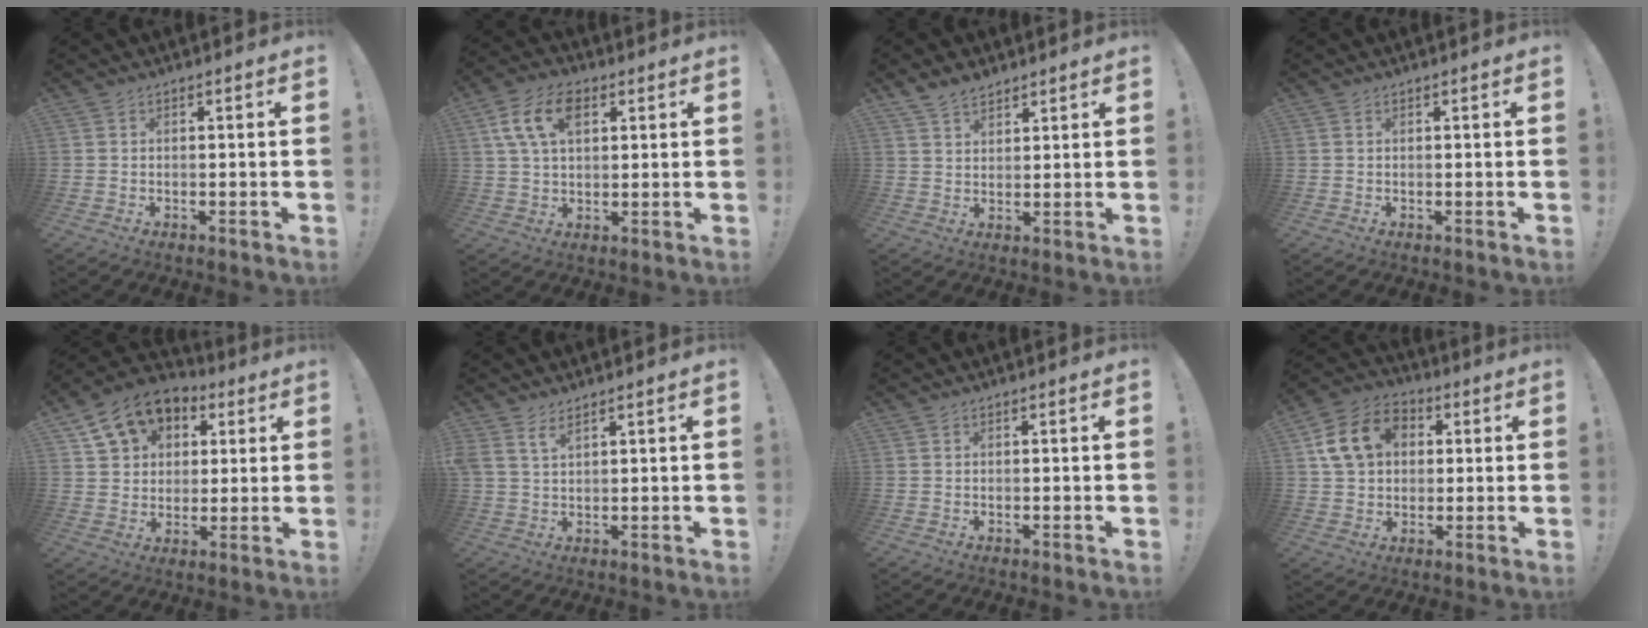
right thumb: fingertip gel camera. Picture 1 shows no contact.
{"total": 11.7, "force": [4.4, 7.1, 8.1], "torque": [-0.144, 0.004, 0.082]}
{"total": 5.1, "force": [4.2, 2.4, 1.6], "torque": [-0.035, -0.022, 0.080]}
{"total": 0.0}
{"total": 12.4, "force": [6.6, 9.3, 4.8], "torque": [-0.068, -0.039, 0.128]}
{"total": 3.2, "force": [2.4, 0.8, 2.0], "torque": [-0.050, -0.007, 0.046]}
{"total": 0.0}
{"total": 14.8, "force": [4.2, 11.6, 8.1], "torque": [-0.133, 0.008, 0.086]}